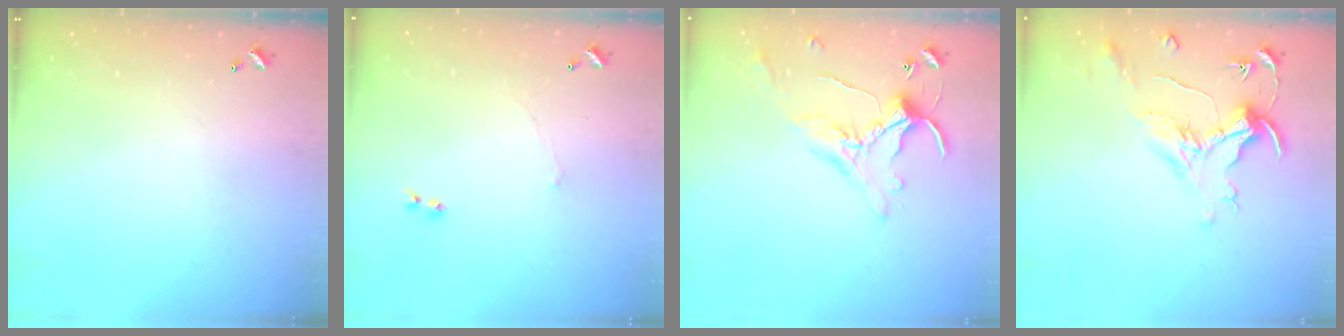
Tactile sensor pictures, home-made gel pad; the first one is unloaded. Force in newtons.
{"total": 1.6, "press": 1.5, "slide": 0.6}
{"total": 1.0, "press": 0.2, "slide": 1.0}
{"total": 1.6, "press": 1.4, "slide": 0.7}